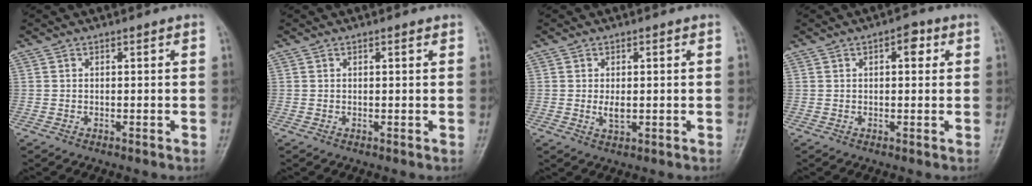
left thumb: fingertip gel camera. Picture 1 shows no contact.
{"total": 0.6, "force": [0.4, 0.2, 0.5], "torque": [-0.008, -0.001, 0.005]}
{"total": 2.6, "force": [-0.1, 1.3, 2.2], "torque": [-0.038, -0.006, 0.000]}
{"total": 3.4, "force": [1.2, 1.7, 2.7], "torque": [-0.025, 0.002, 0.011]}